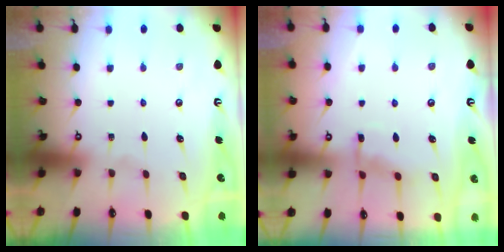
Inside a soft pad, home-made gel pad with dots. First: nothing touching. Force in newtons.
{"total": 7.3, "press": 7.2, "slide": 0.7}